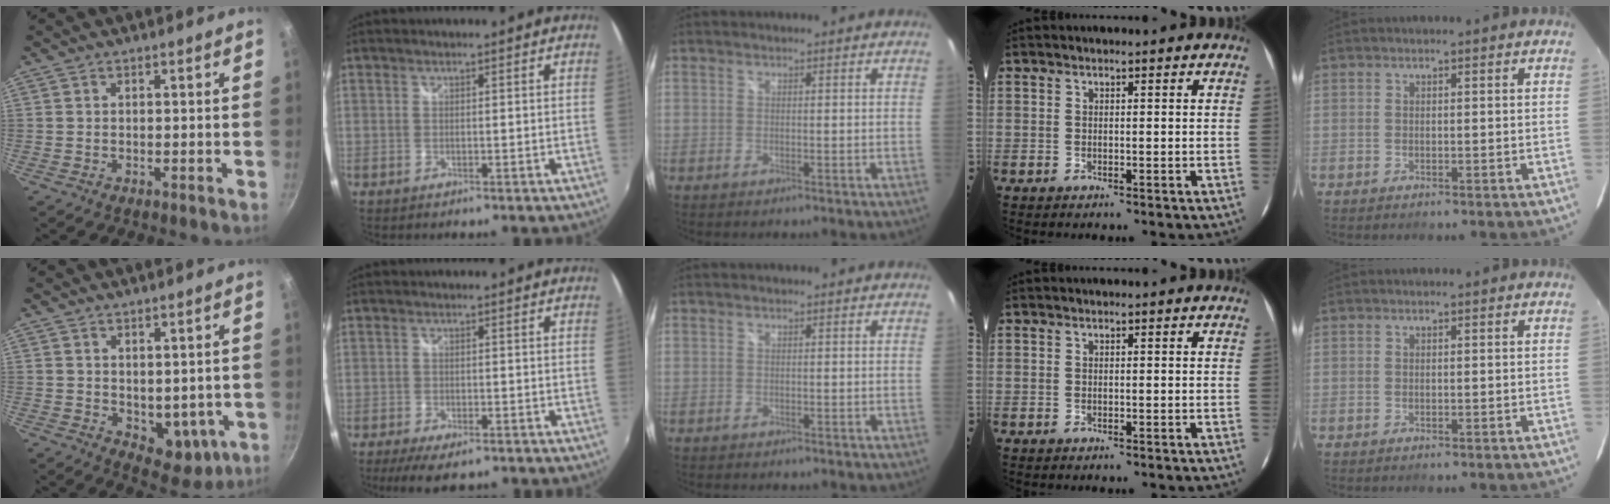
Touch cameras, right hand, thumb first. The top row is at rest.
{"thumb": {"total": 8.0, "force": [-0.1, 5.2, 6.1], "torque": [-0.059, -0.022, 0.014]}, "index": {"total": 7.4, "force": [-5.5, 2.4, 4.3], "torque": [-0.103, -0.027, -0.092]}}